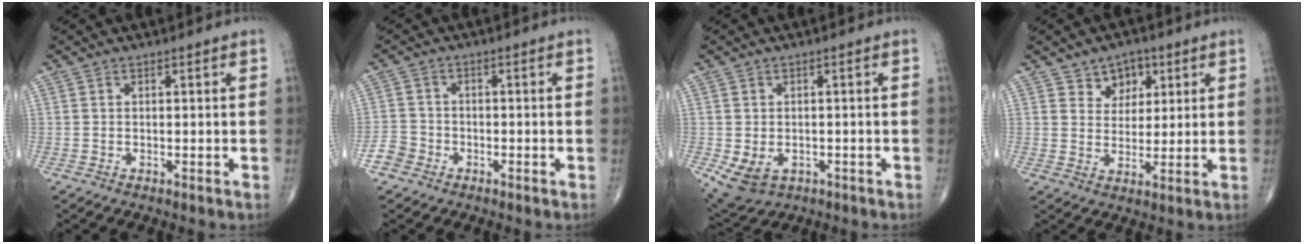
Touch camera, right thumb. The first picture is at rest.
{"total": 2.4, "force": [-1.5, 1.8, 0.0], "torque": [0.005, 0.009, -0.038]}
{"total": 6.5, "force": [-2.0, 4.8, 3.9], "torque": [-0.066, 0.002, -0.018]}
{"total": 6.2, "force": [3.3, 4.7, 2.4], "torque": [0.000, -0.014, 0.052]}